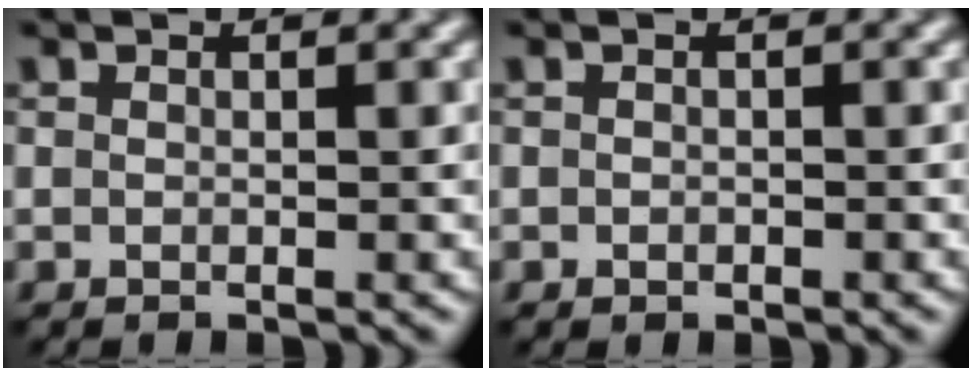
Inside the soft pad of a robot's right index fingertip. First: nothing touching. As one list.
[{"total": 0.0}]